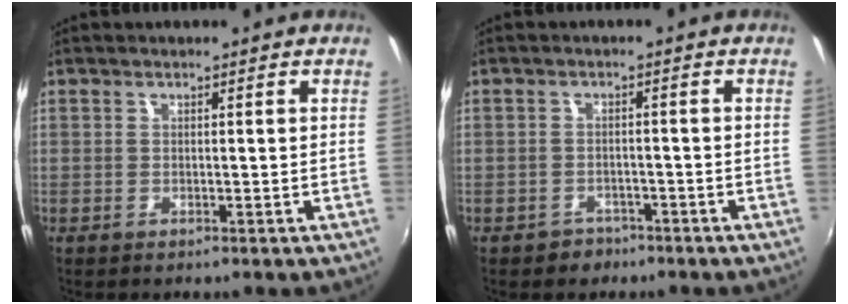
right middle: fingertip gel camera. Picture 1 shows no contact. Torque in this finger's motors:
{"motor_torque": [-2.14, 0.00, -0.11, -0.03]}